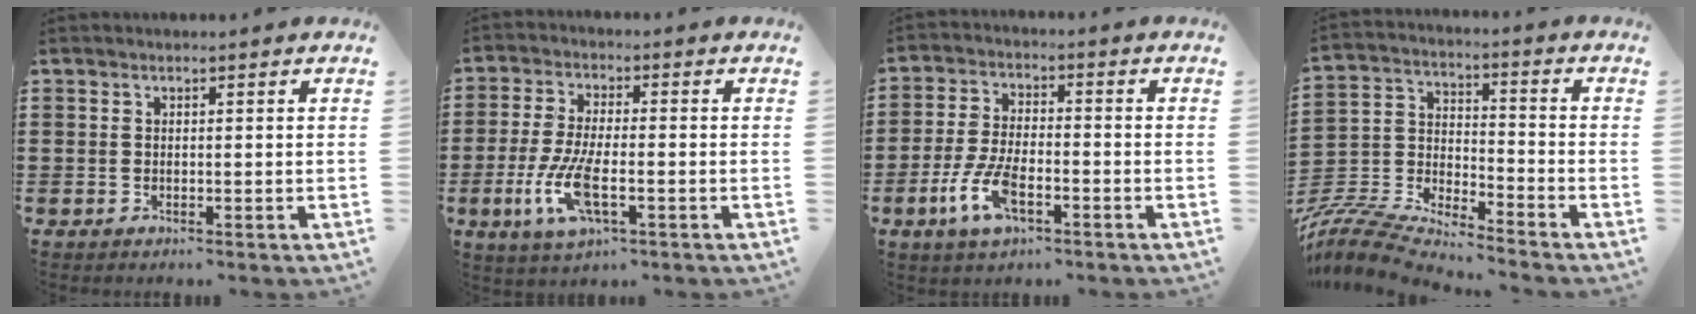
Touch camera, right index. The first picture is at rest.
{"total": 8.1, "force": [-2.7, 2.6, 7.2], "torque": [-0.174, -0.024, -0.053]}
{"total": 7.6, "force": [-3.5, 3.0, 6.1], "torque": [-0.146, -0.010, -0.068]}
{"total": 7.7, "force": [-7.4, 1.0, 2.0], "torque": [-0.063, -0.007, -0.156]}